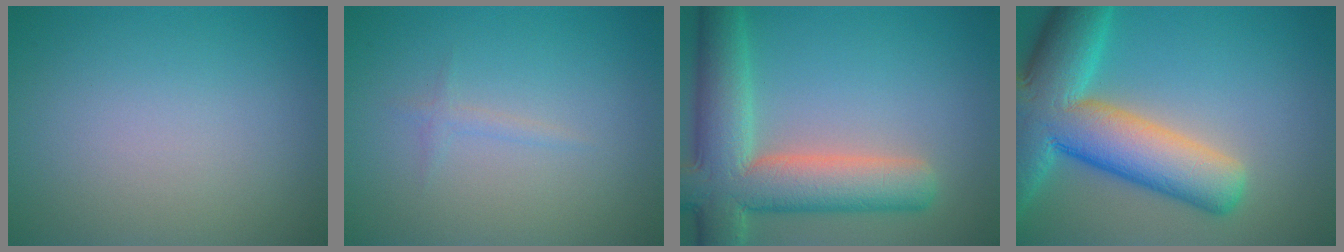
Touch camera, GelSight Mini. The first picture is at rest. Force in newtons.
{"total": 0.8, "press": 0.8, "slide": 0.0}
{"total": 9.7, "press": 9.7, "slide": 0.9}
{"total": 12.0, "press": 12.0, "slide": 0.8}